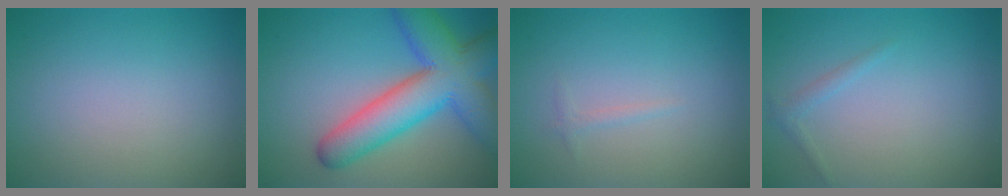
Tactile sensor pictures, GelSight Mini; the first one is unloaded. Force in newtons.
{"total": 9.9, "press": 9.9, "slide": 0.4}
{"total": 0.6, "press": 0.6, "slide": 0.1}
{"total": 0.9, "press": 0.9, "slide": 0.1}